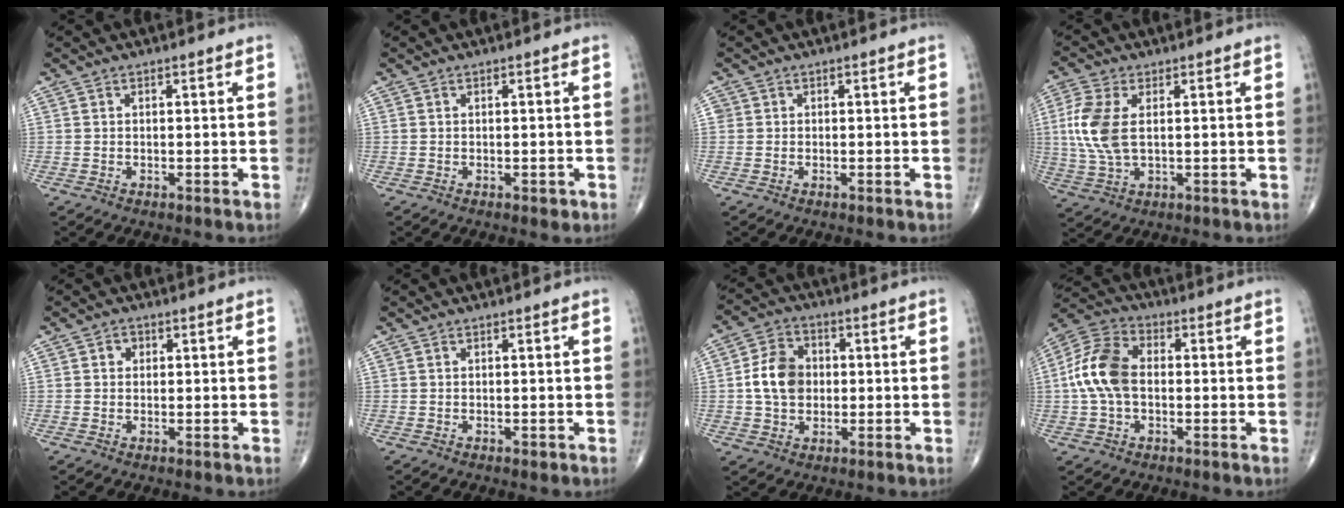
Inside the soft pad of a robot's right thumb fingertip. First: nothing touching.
{"total": 1.0, "force": [-0.4, 0.6, 0.8], "torque": [-0.003, -0.001, -0.004]}
{"total": 0.7, "force": [0.1, 0.7, 0.1], "torque": [0.005, 0.003, 0.002]}
{"total": 9.2, "force": [1.3, 4.9, 7.8], "torque": [-0.195, 0.000, 0.030]}
{"total": 1.8, "force": [0.4, 1.6, 0.7], "torque": [0.000, 0.002, 0.003]}
{"total": 0.6, "force": [-0.2, 0.3, 0.4], "torque": [-0.002, 0.000, -0.002]}
{"total": 9.1, "force": [0.1, 7.0, 5.8], "torque": [-0.086, 0.013, -0.004]}
{"total": 11.5, "force": [-0.1, 7.4, 8.9], "torque": [-0.184, 0.029, -0.011]}